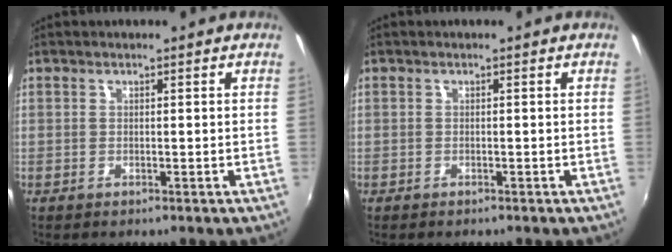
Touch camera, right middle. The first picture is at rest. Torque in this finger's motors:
{"motor_torque": [-0.21, -0.10, -0.06, -0.01]}